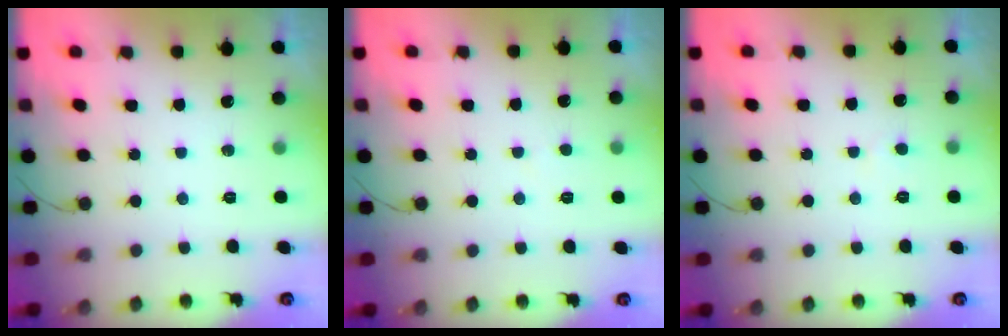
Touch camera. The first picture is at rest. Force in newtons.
{"total": 1.7, "press": 1.7, "slide": 0.2}
{"total": 1.8, "press": 1.8, "slide": 0.2}